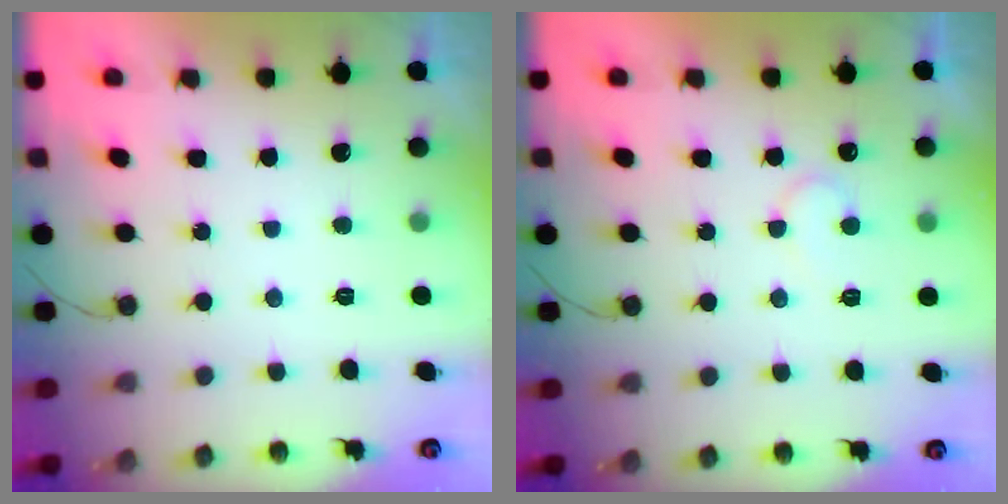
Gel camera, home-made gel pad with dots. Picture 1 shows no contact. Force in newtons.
{"total": 5.8, "press": 5.8, "slide": 0.4}